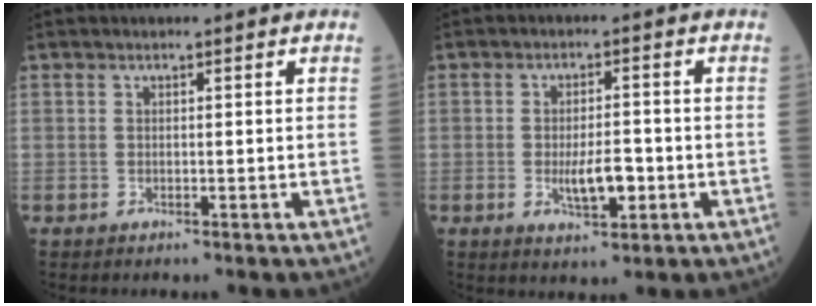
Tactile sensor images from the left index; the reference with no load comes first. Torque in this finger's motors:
{"motor_torque": [-0.07, 0.10, 0.11, 0.04]}